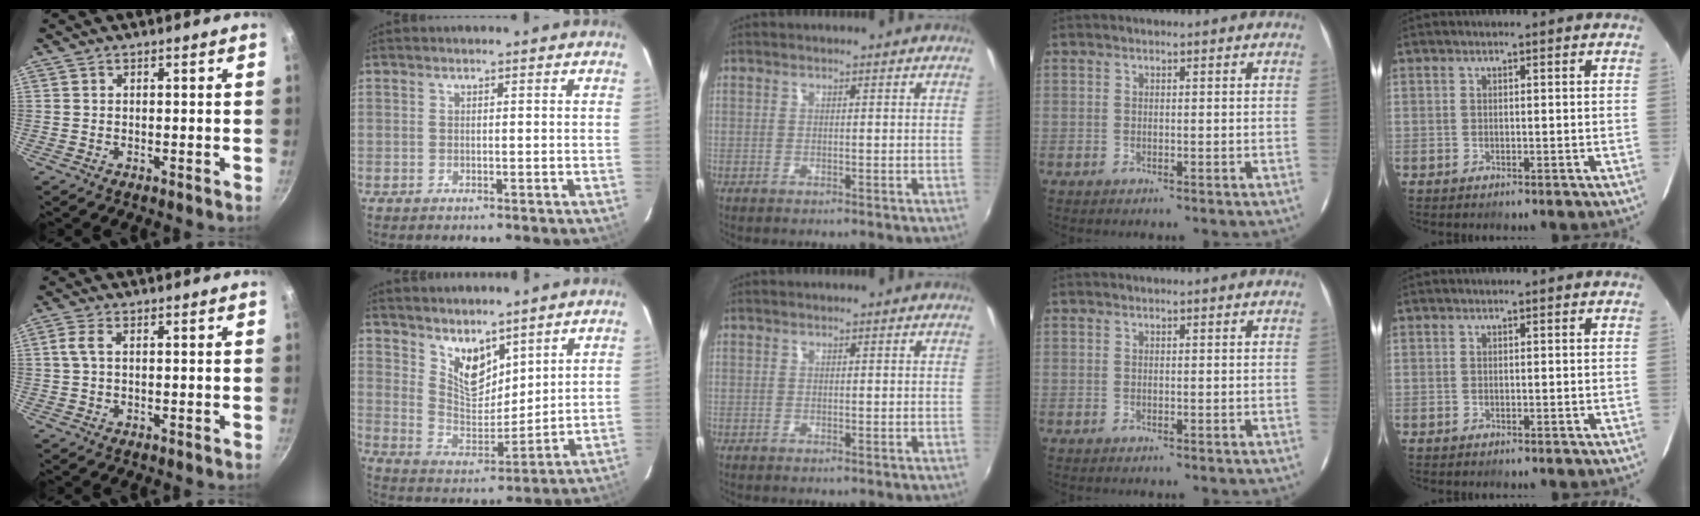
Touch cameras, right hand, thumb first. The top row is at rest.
{"thumb": {"total": 2.8, "force": [0.4, 1.3, 2.4], "torque": [-0.058, 0.007, 0.006]}, "index": {"total": 9.0, "force": [6.5, 4.1, 4.7], "torque": [-0.075, -0.006, 0.130]}}